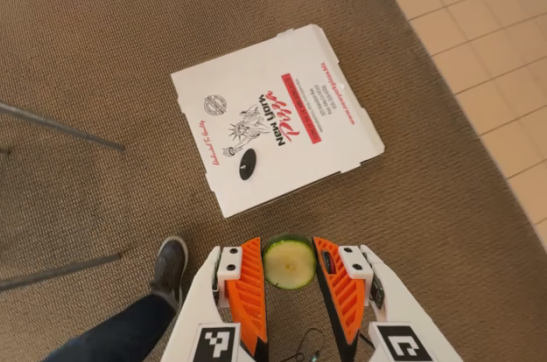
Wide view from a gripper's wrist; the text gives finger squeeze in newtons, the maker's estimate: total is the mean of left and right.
{"total": 7.2, "left": 7.2, "right": 7.2}